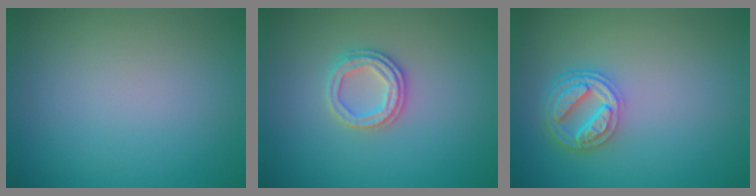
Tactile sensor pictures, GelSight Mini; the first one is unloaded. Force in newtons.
{"total": 2.5, "press": 2.4, "slide": 0.6}
{"total": 4.5, "press": 3.5, "slide": 2.8}